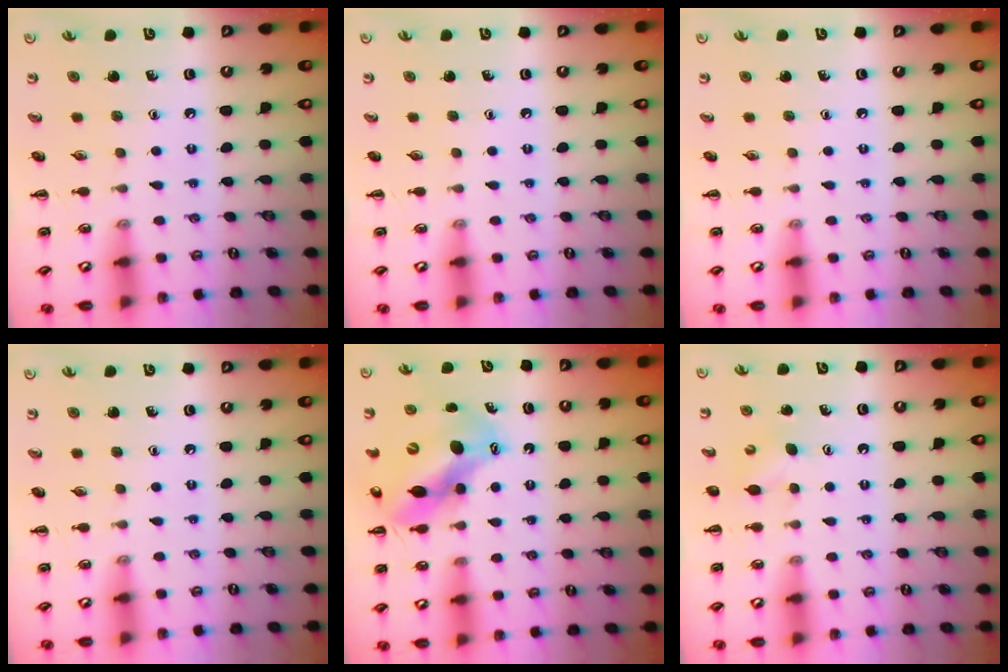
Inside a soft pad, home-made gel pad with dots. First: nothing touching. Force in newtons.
{"total": 0.0}
{"total": 0.0}
{"total": 0.0}
{"total": 12.6, "press": 12.1, "slide": 3.4}
{"total": 2.9, "press": 2.9, "slide": 0.6}